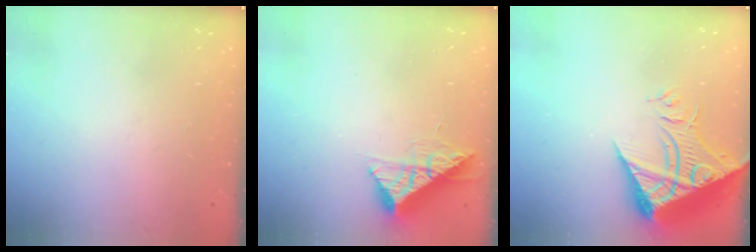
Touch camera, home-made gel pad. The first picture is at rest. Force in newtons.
{"total": 10.4, "press": 10.4, "slide": 0.7}
{"total": 19.4, "press": 19.3, "slide": 2.1}